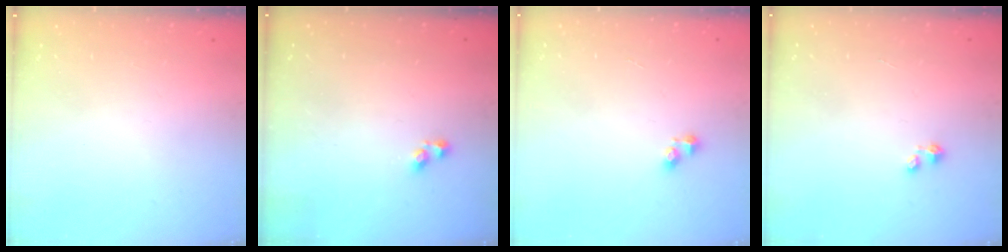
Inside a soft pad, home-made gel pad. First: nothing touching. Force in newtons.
{"total": 1.6, "press": 1.5, "slide": 0.3}
{"total": 2.6, "press": 2.6, "slide": 0.4}
{"total": 0.0}